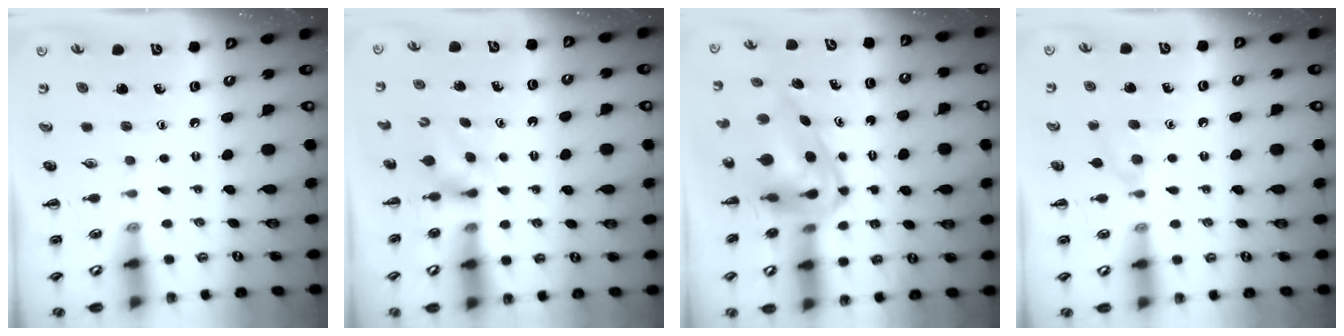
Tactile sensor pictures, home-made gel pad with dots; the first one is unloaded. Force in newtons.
{"total": 3.8, "press": 3.6, "slide": 1.2}
{"total": 9.9, "press": 9.3, "slide": 3.2}
{"total": 4.0, "press": 3.7, "slide": 1.6}